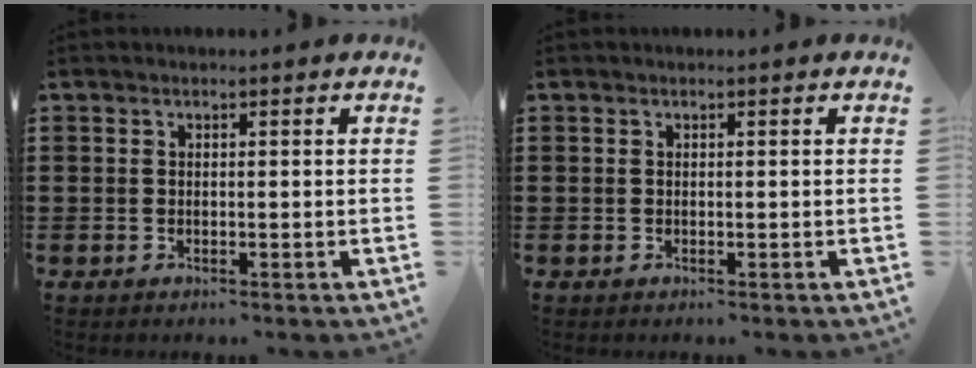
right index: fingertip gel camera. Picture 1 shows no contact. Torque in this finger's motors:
{"motor_torque": [0.53, 1.05, 0.01, 0.00]}